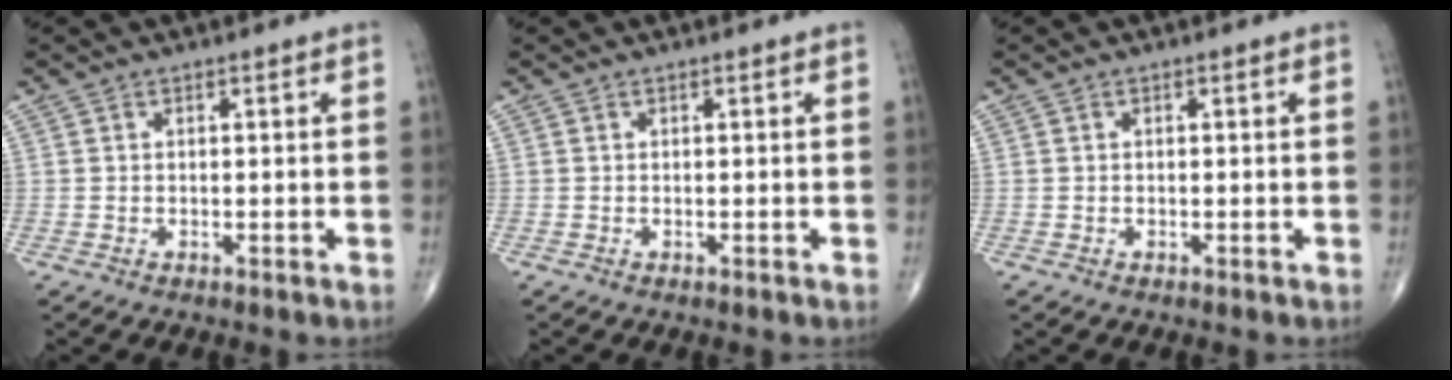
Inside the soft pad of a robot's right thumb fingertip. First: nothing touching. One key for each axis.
{"total": 0.0}
{"total": 0.0}